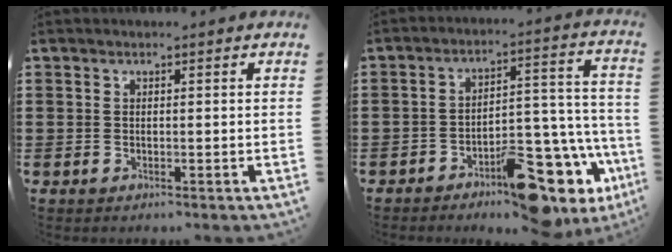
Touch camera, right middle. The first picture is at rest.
{"total": 11.9, "force": [-8.7, 4.2, 6.9], "torque": [-0.072, 0.033, -0.158]}